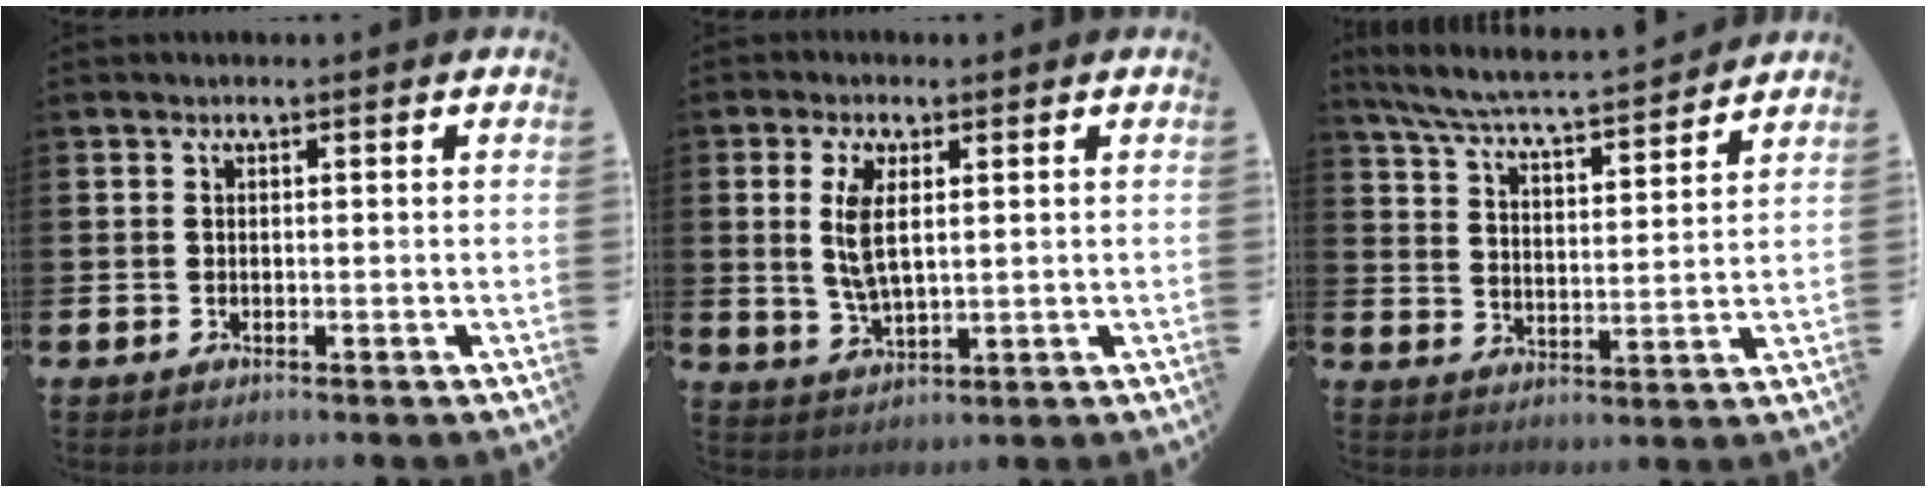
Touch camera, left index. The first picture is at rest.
{"total": 5.5, "force": [1.6, 2.4, 4.7], "torque": [-0.091, 0.003, 0.025]}
{"total": 6.1, "force": [5.7, 0.2, 2.0], "torque": [-0.068, -0.047, 0.096]}